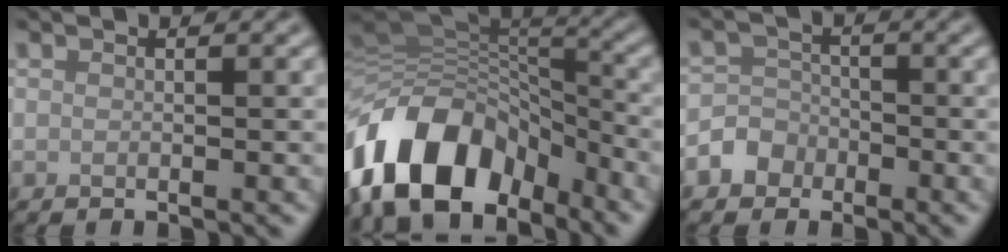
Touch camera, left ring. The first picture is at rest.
{"total": 12.3, "force": [-6.7, 7.8, 6.8], "torque": [-0.128, 0.017, -0.127]}
{"total": 3.0, "force": [-1.6, 2.5, 0.3], "torque": [0.017, 0.007, -0.045]}